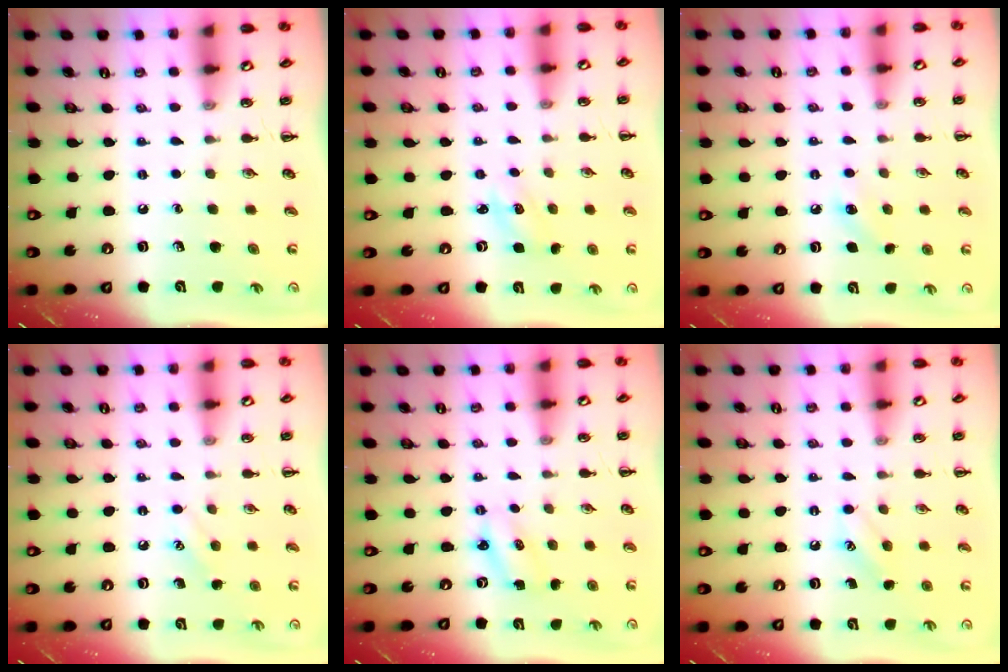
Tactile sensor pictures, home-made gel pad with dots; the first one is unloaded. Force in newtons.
{"total": 1.8, "press": 1.8, "slide": 0.5}
{"total": 6.7, "press": 6.4, "slide": 1.7}
{"total": 6.9, "press": 6.7, "slide": 1.7}
{"total": 2.2, "press": 2.1, "slide": 0.6}
{"total": 7.3, "press": 7.2, "slide": 1.5}